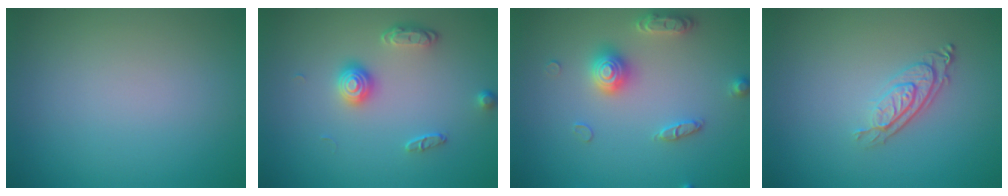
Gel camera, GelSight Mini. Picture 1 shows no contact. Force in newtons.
{"total": 2.3, "press": 1.8, "slide": 1.4}
{"total": 3.0, "press": 3.0, "slide": 0.4}
{"total": 2.9, "press": 2.0, "slide": 2.0}